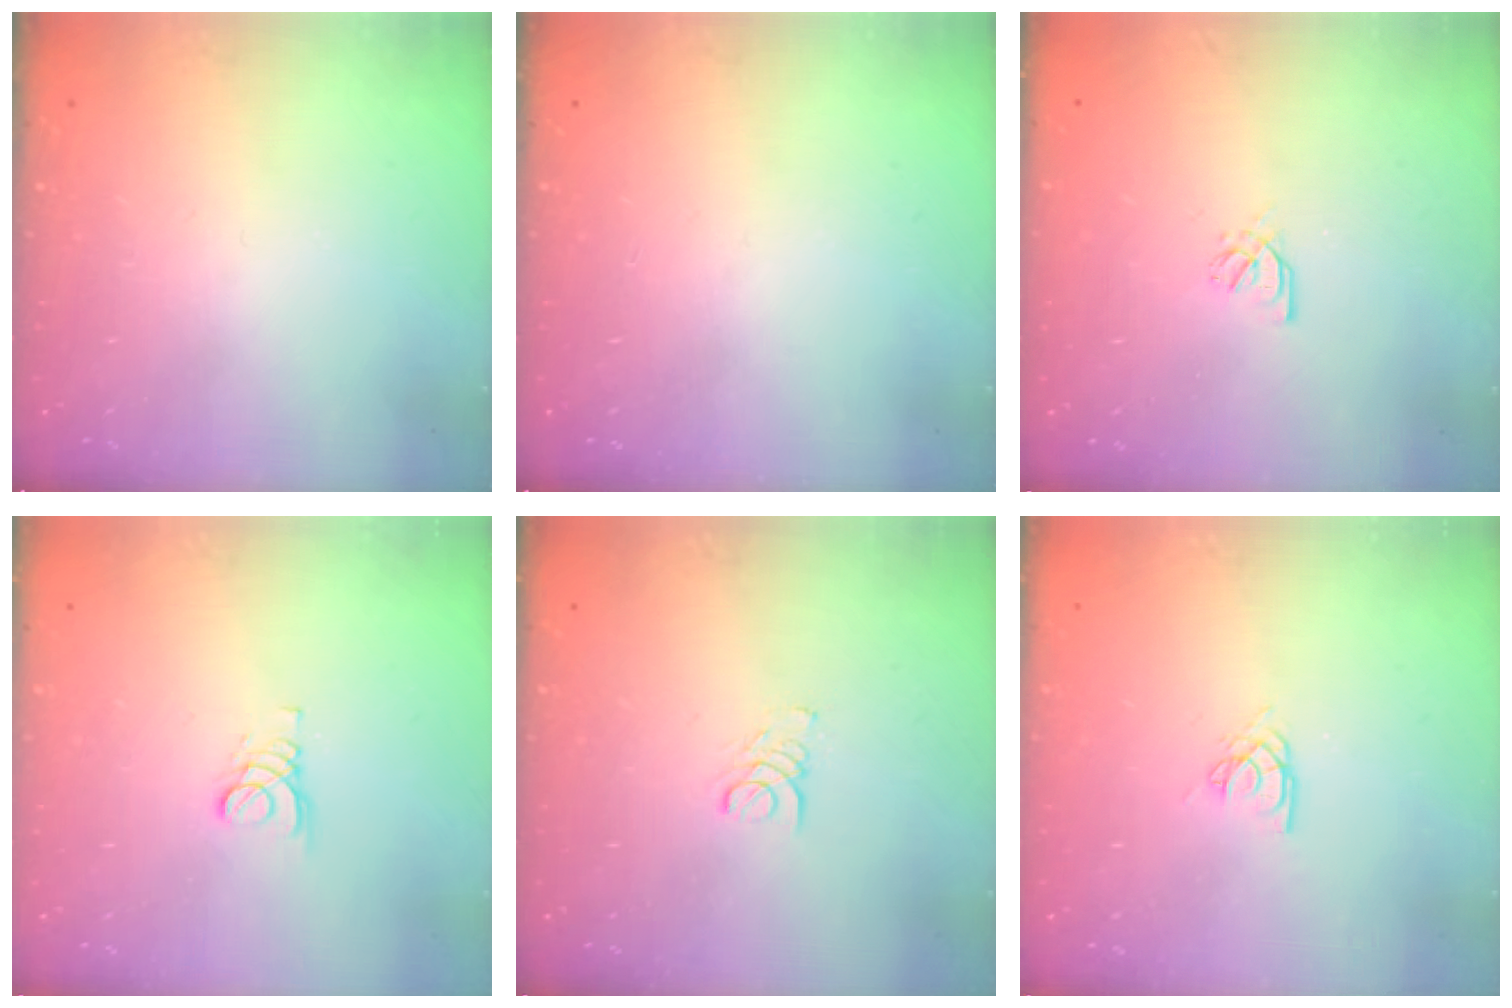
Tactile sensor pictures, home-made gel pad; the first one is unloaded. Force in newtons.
{"total": 0.0}
{"total": 1.7, "press": 1.6, "slide": 0.5}
{"total": 2.1, "press": 2.1, "slide": 0.1}
{"total": 1.6, "press": 1.6, "slide": 0.1}
{"total": 4.5, "press": 4.5, "slide": 0.3}